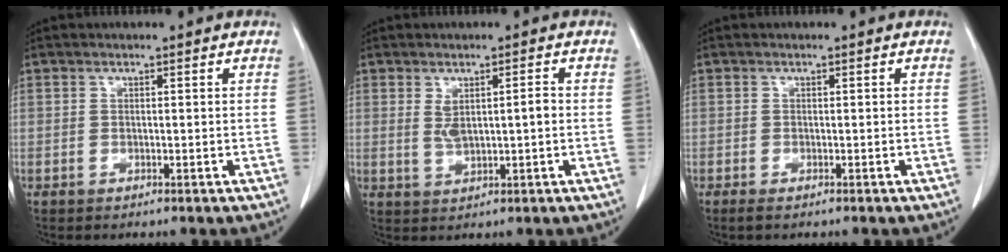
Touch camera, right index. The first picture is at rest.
{"total": 3.9, "force": [0.4, 1.1, 3.7], "torque": [-0.069, 0.006, 0.016]}
{"total": 1.2, "force": [-0.9, 0.2, 0.8], "torque": [-0.018, -0.003, -0.013]}